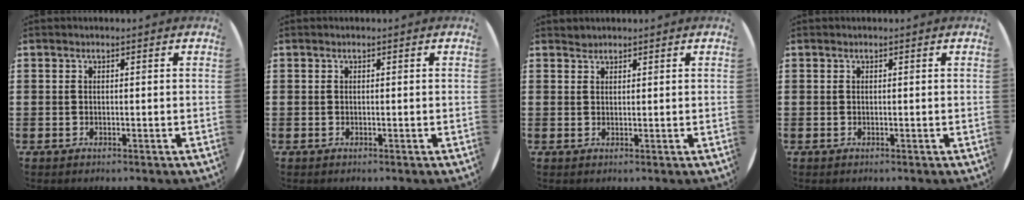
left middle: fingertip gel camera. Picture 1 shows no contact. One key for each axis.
{"total": 0.0}
{"total": 0.9, "fx": 0.9, "fy": 0.2, "fz": -0.1, "tx": 0.001, "ty": 0.002, "tz": 0.018}
{"total": 0.0}